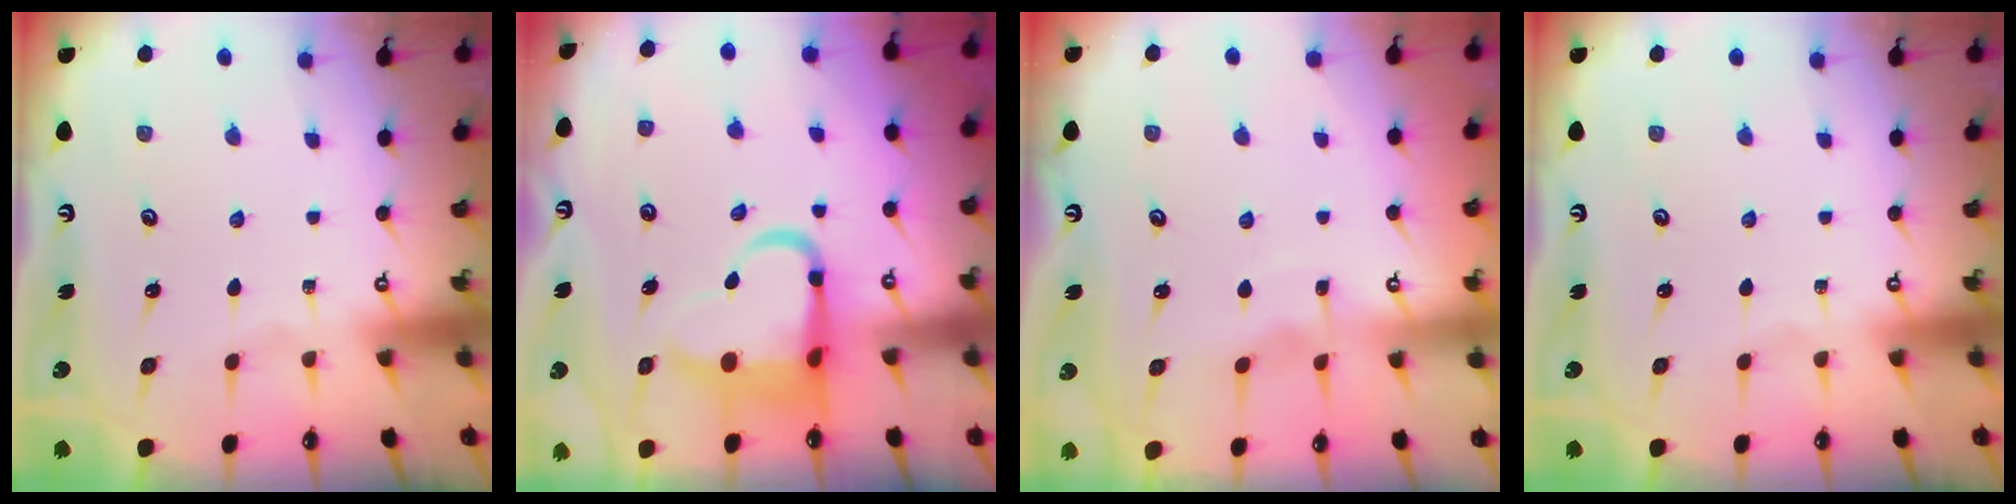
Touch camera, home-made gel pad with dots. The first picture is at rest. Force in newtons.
{"total": 10.5, "press": 10.1, "slide": 2.8}
{"total": 2.8, "press": 2.8, "slide": 0.4}
{"total": 0.0}